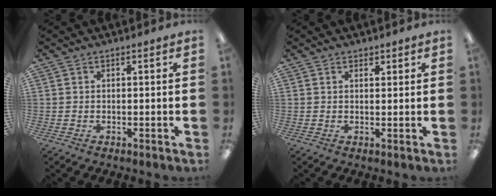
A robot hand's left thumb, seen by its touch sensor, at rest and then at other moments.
{"total": 1.4, "force": [1.1, 0.7, 0.3], "torque": [0.001, -0.003, 0.019]}